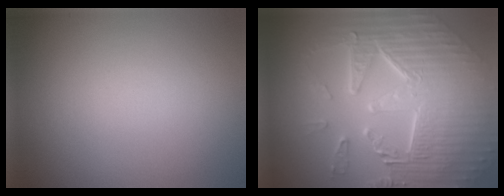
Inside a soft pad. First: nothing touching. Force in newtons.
{"total": 10.3, "press": 7.0, "slide": 7.5}